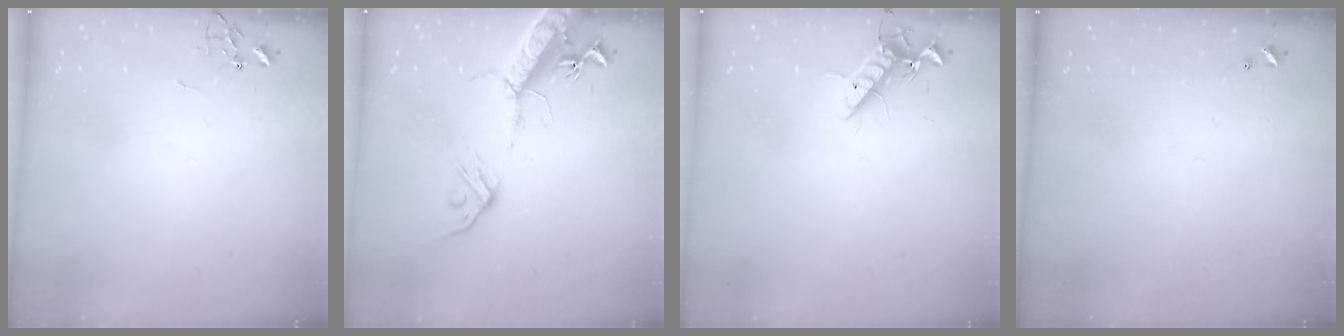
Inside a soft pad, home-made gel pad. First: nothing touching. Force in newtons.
{"total": 16.9, "press": 16.5, "slide": 3.8}
{"total": 12.1, "press": 11.9, "slide": 2.0}
{"total": 0.0}